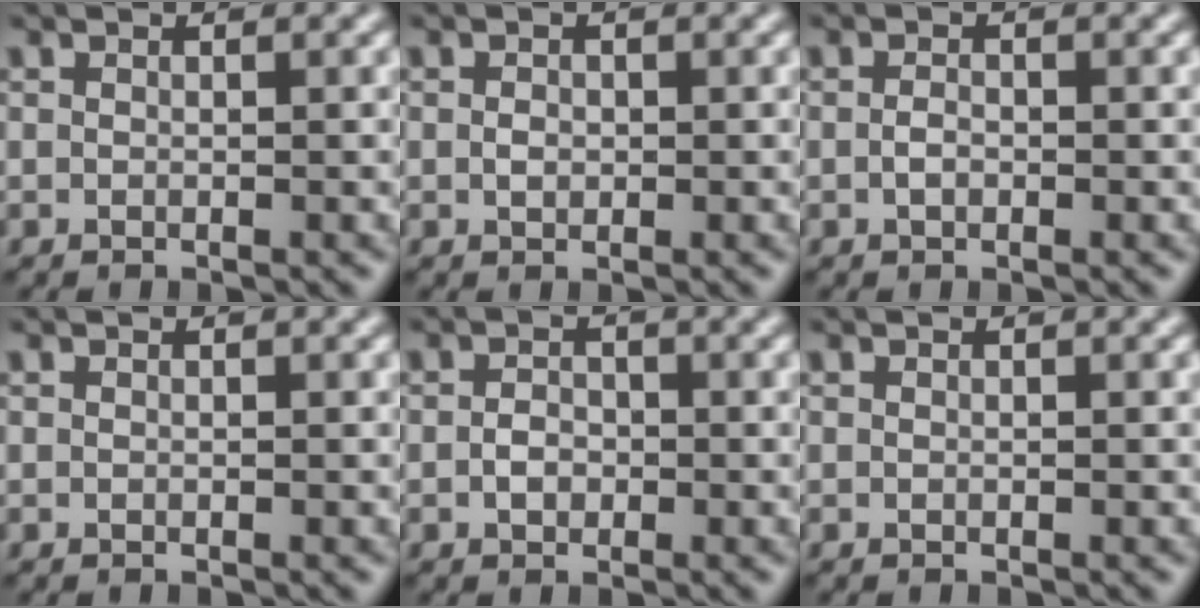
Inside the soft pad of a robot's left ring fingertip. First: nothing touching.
{"total": 0.9, "force": [0.0, 0.7, 0.6], "torque": [-0.011, -0.002, -0.002]}
{"total": 1.0, "force": [-0.3, 0.6, 0.8], "torque": [-0.018, 0.001, -0.007]}
{"total": 0.0}
{"total": 1.6, "force": [-0.4, 1.2, 0.9], "torque": [-0.017, 0.001, -0.011]}
{"total": 0.0}